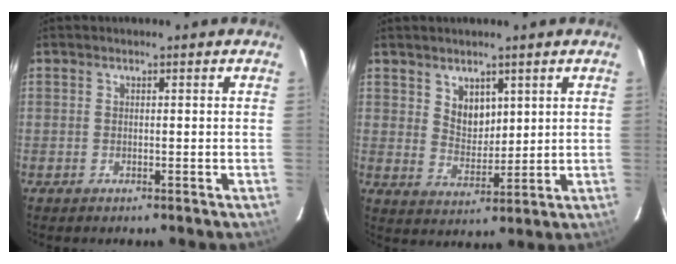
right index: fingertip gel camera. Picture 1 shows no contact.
{"total": 5.4, "force": [2.9, 3.7, 2.7], "torque": [-0.038, 0.000, 0.059]}